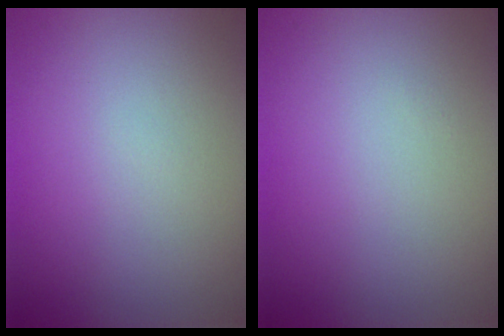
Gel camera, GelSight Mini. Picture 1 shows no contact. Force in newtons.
{"total": 0.0}